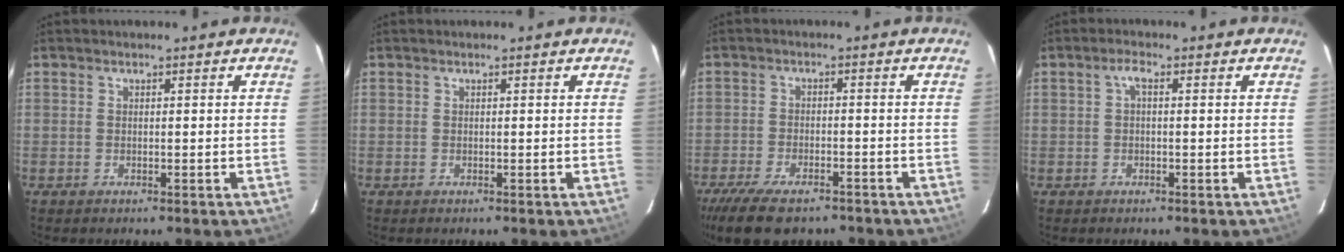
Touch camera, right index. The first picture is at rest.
{"total": 0.0}
{"total": 12.5, "force": [-9.6, 4.7, 6.5], "torque": [-0.155, -0.032, -0.162]}
{"total": 1.6, "force": [0.1, 0.6, 1.5], "torque": [-0.030, 0.008, -0.001]}